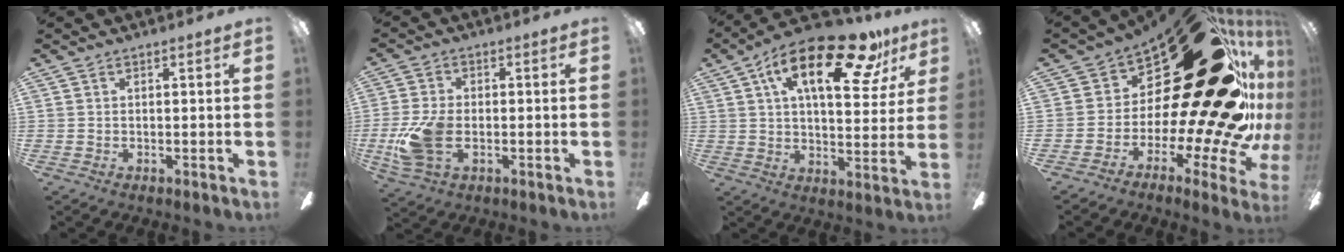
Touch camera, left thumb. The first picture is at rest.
{"total": 10.2, "force": [-2.1, 6.1, 7.8], "torque": [-0.162, 0.006, -0.032]}
{"total": 21.5, "force": [11.6, 8.3, 16.0], "torque": [-0.245, -0.044, 0.185]}
{"total": 41.2, "force": [13.4, 18.6, 34.2], "torque": [-0.405, -0.160, 0.299]}